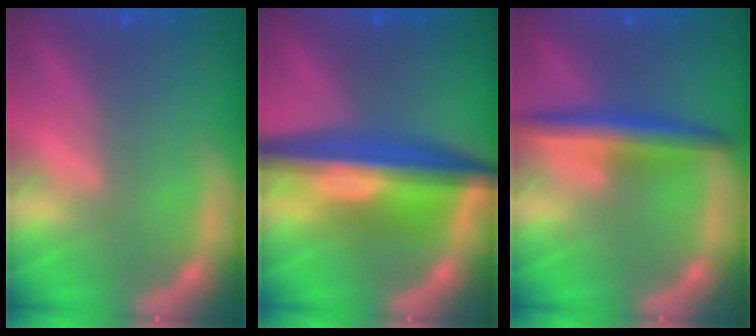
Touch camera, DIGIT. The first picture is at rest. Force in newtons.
{"total": 10.0}
{"total": 4.5}